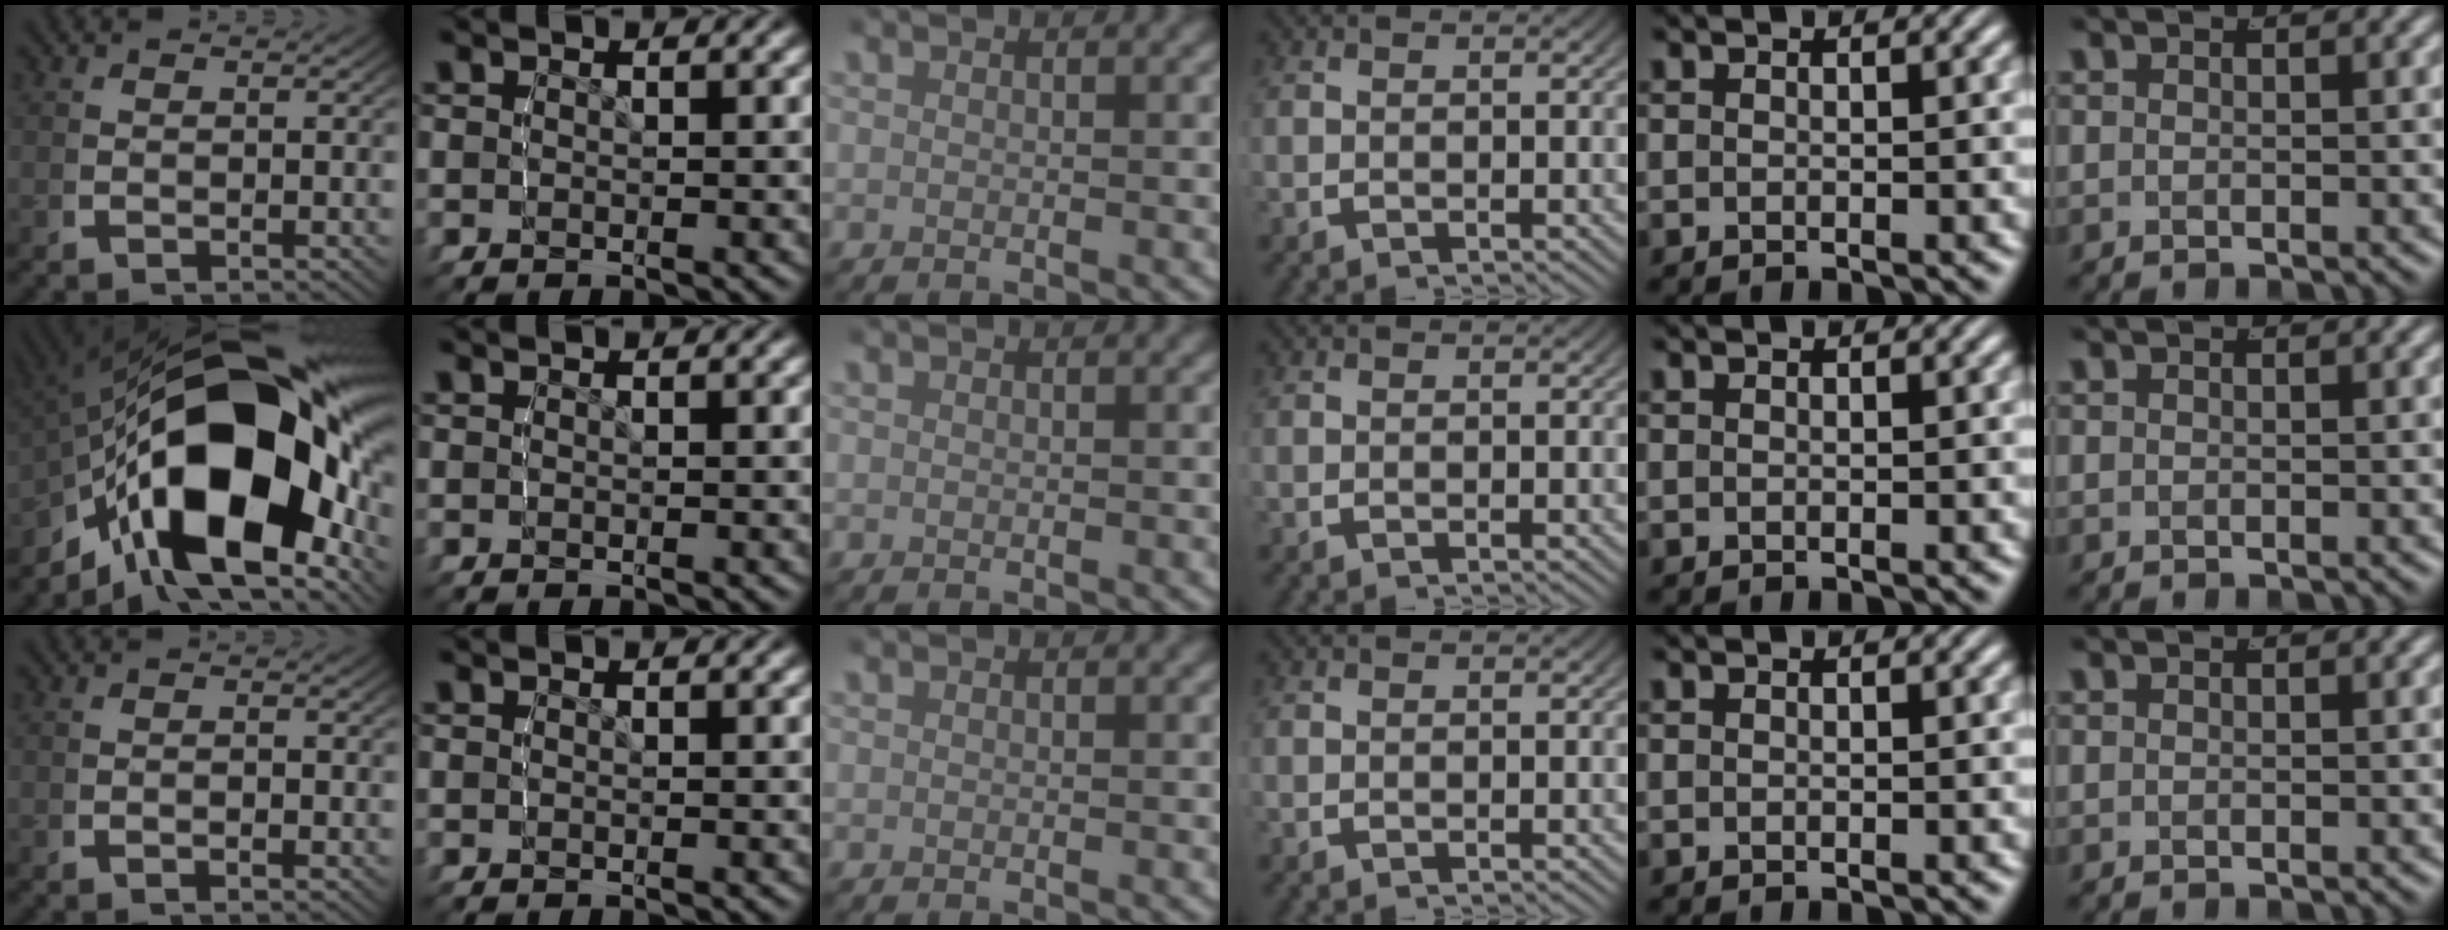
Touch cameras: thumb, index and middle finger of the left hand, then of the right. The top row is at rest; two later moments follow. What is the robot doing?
{"motion": "lift_and_place", "object": "toy banana"}